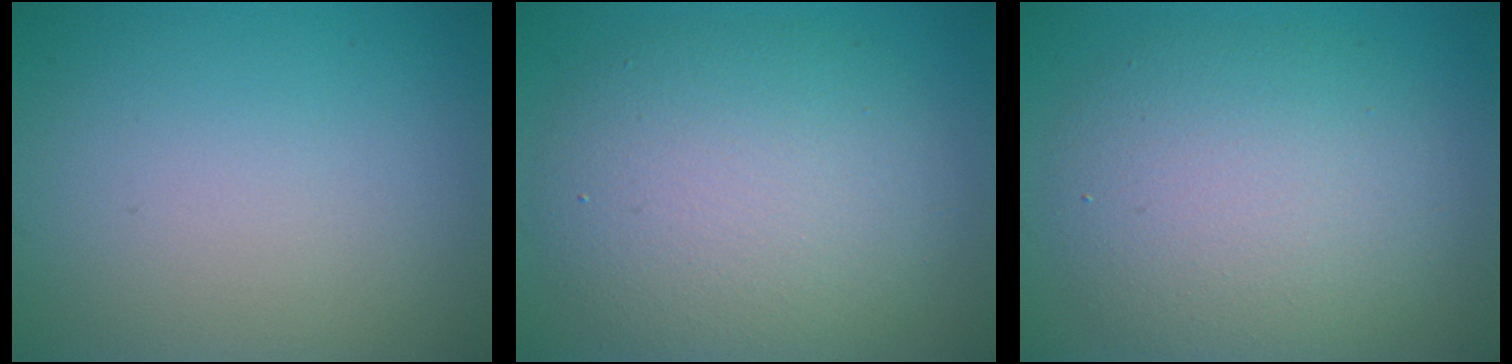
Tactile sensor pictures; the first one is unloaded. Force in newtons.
{"total": 7.9, "press": 7.9, "slide": 0.4}
{"total": 6.9, "press": 6.9, "slide": 0.2}